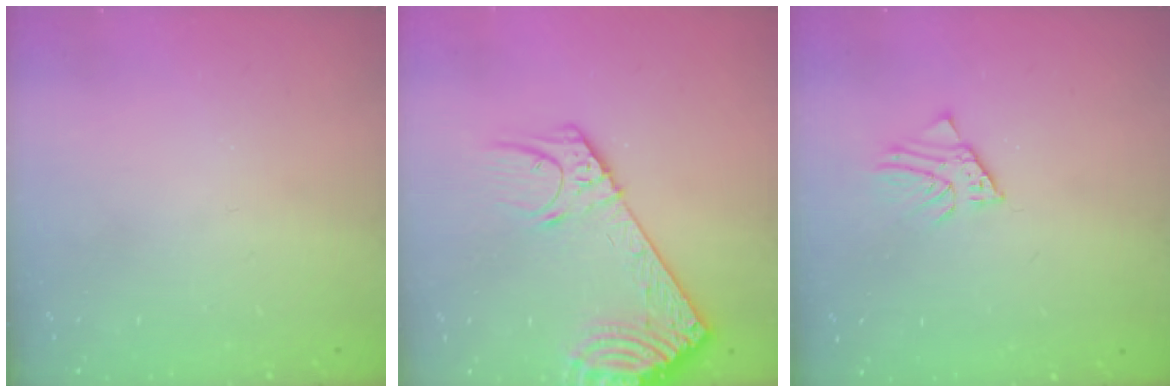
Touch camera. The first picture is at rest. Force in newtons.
{"total": 14.9, "press": 14.5, "slide": 3.3}
{"total": 2.4, "press": 2.4, "slide": 0.1}